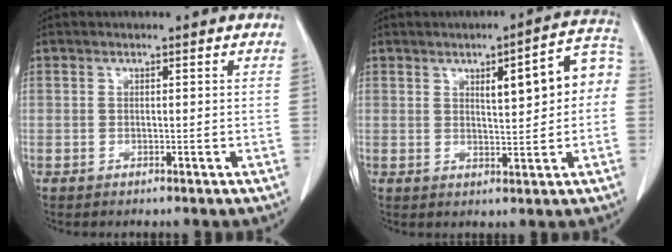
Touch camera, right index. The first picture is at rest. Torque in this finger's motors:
{"motor_torque": [0.56, 0.37, 0.22, 0.08]}